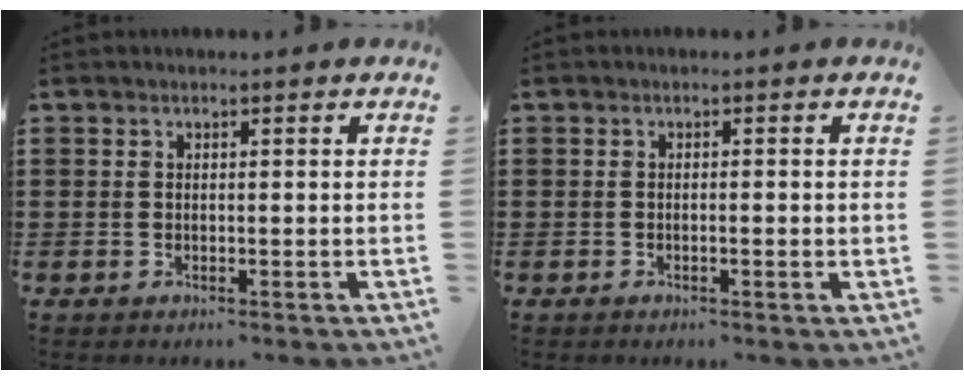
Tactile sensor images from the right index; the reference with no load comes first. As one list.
[{"total": 0.8, "force": [-0.3, 0.1, 0.8], "torque": [-0.013, -0.005, -0.005]}]